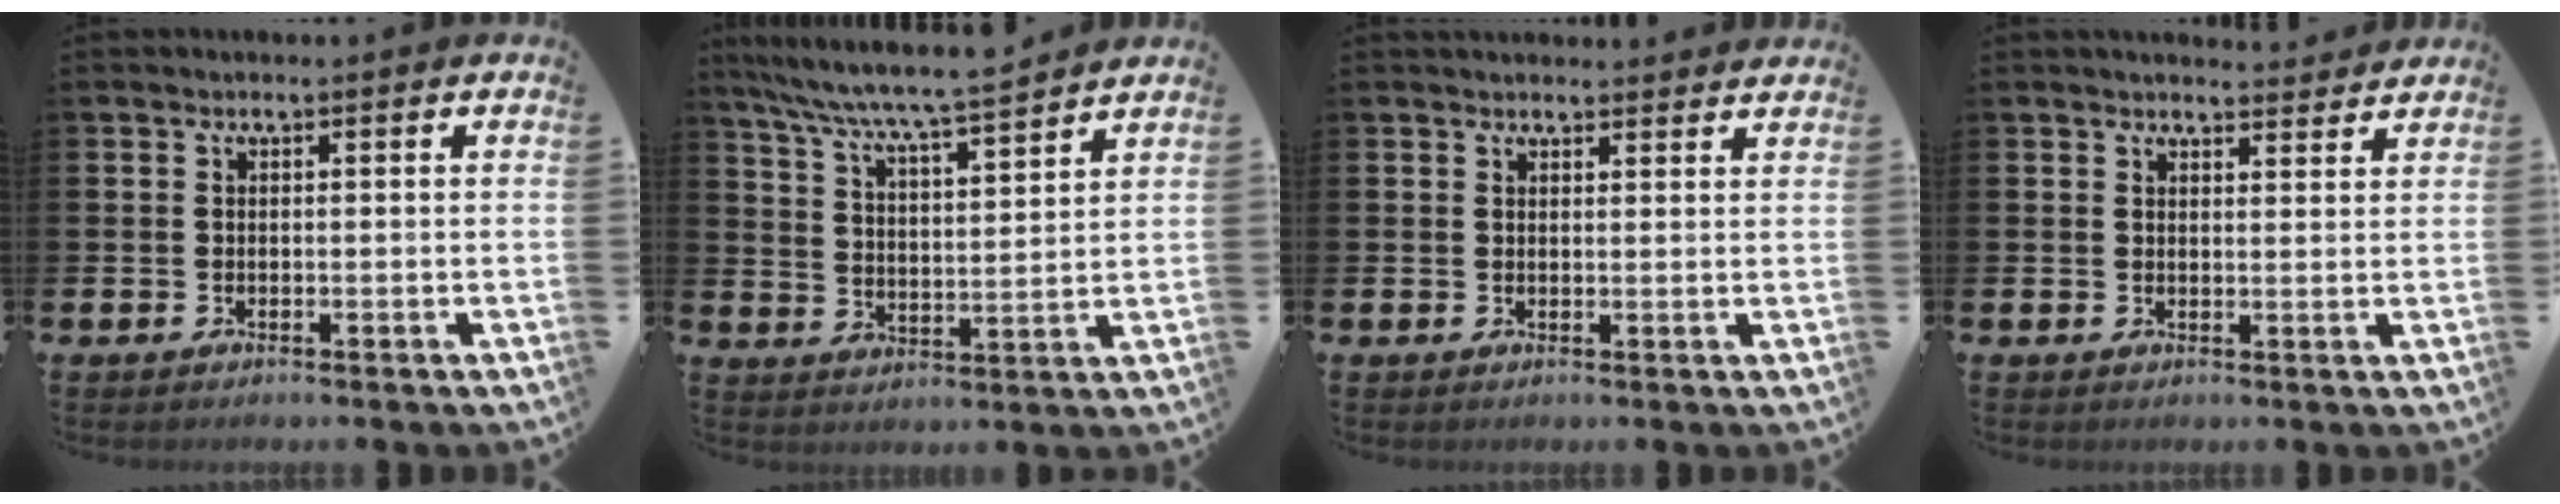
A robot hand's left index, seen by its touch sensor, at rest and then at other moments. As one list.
[{"total": 7.2, "force": [6.9, -0.1, 2.1], "torque": [-0.070, -0.052, 0.118]}, {"total": 2.1, "force": [2.0, 0.4, -0.1], "torque": [0.013, -0.011, 0.035]}, {"total": 2.9, "force": [2.8, 0.4, 0.1], "torque": [0.003, -0.018, 0.049]}]